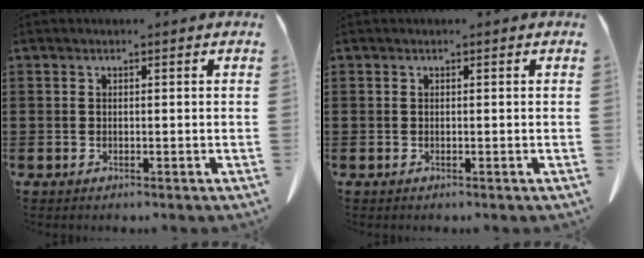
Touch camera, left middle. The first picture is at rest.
{"total": 0.0}